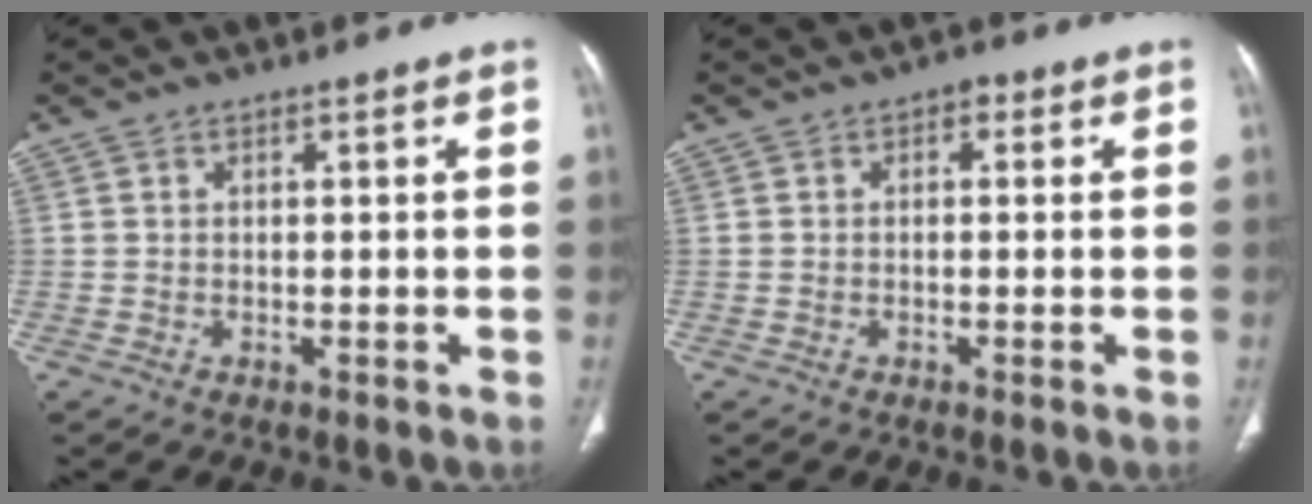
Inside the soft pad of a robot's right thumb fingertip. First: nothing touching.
{"total": 1.4, "force": [0.3, 1.0, 0.9], "torque": [0.002, 0.005, -0.006]}